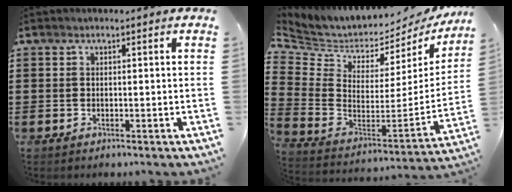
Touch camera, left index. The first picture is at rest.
{"total": 3.9, "force": [3.4, 1.6, 1.3], "torque": [-0.059, -0.052, 0.050]}